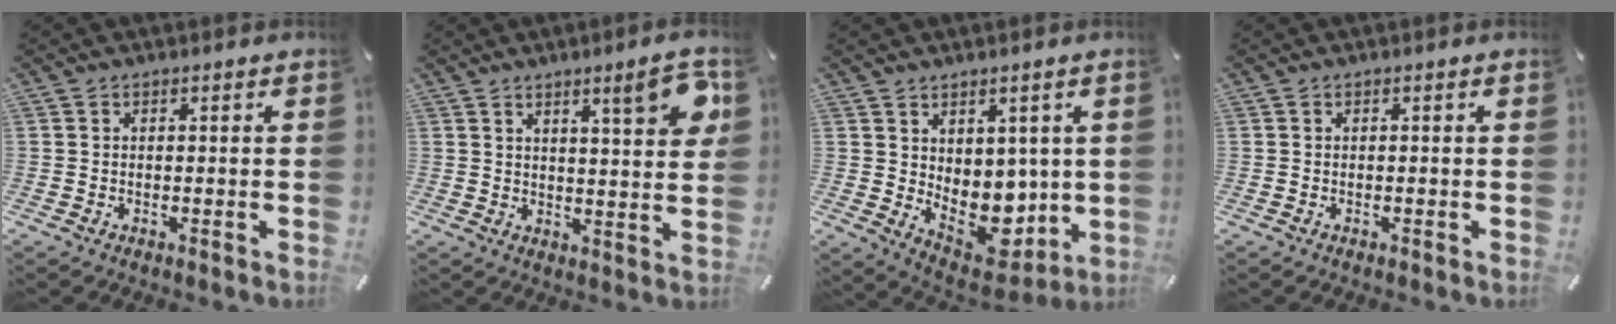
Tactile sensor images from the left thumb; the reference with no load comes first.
{"total": 9.4, "force": [5.3, 2.1, 7.5], "torque": [-0.104, -0.025, 0.082]}
{"total": 8.9, "force": [1.1, 7.8, 4.2], "torque": [-0.038, -0.032, 0.037]}
{"total": 0.0}